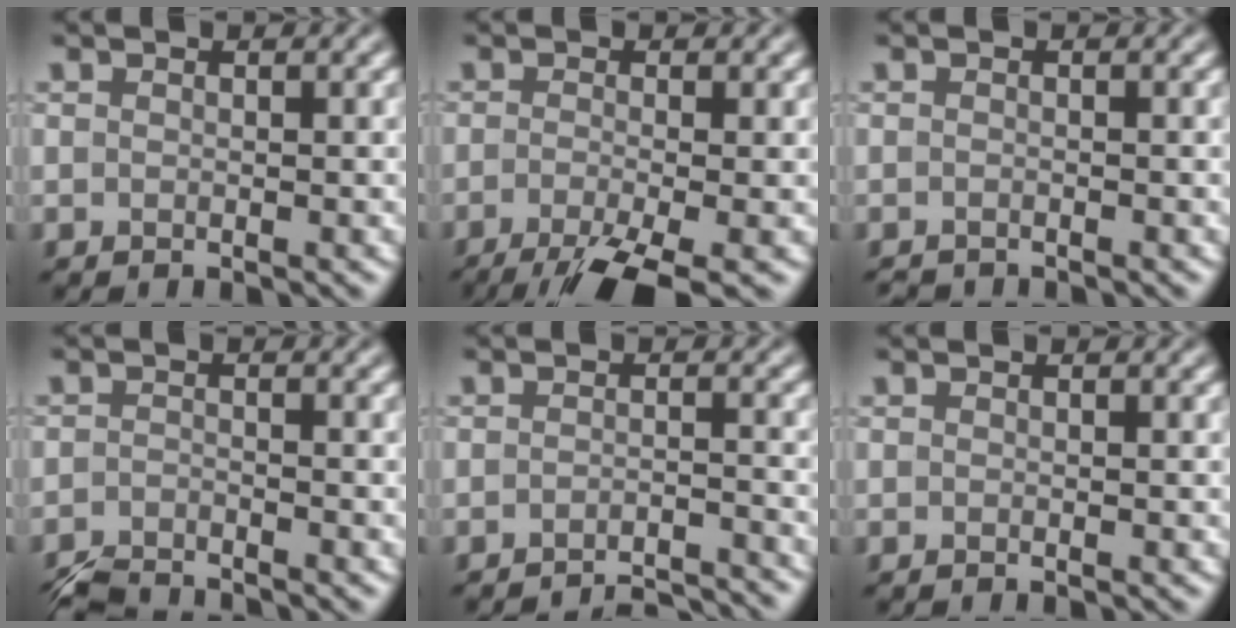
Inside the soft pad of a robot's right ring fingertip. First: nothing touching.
{"total": 6.4, "force": [-4.1, 1.4, 4.7], "torque": [-0.080, -0.010, -0.080]}
{"total": 1.0, "force": [-1.0, 0.0, 0.0], "torque": [-0.001, -0.003, -0.022]}
{"total": 3.0, "force": [-3.0, 0.2, 0.5], "torque": [-0.014, -0.007, -0.065]}
{"total": 4.7, "force": [-4.5, 0.2, 1.3], "torque": [-0.019, 0.005, -0.064]}
{"total": 0.0}